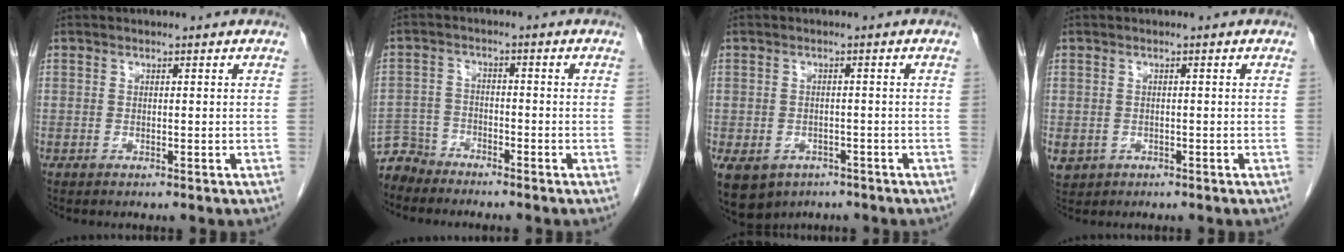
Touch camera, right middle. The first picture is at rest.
{"total": 4.6, "force": [-4.4, 1.1, -0.7], "torque": [0.014, -0.005, -0.087]}
{"total": 14.3, "force": [-7.7, 10.8, 5.5], "torque": [-0.166, -0.010, -0.094]}
{"total": 4.0, "force": [-1.8, 3.4, 1.1], "torque": [-0.027, -0.001, -0.023]}